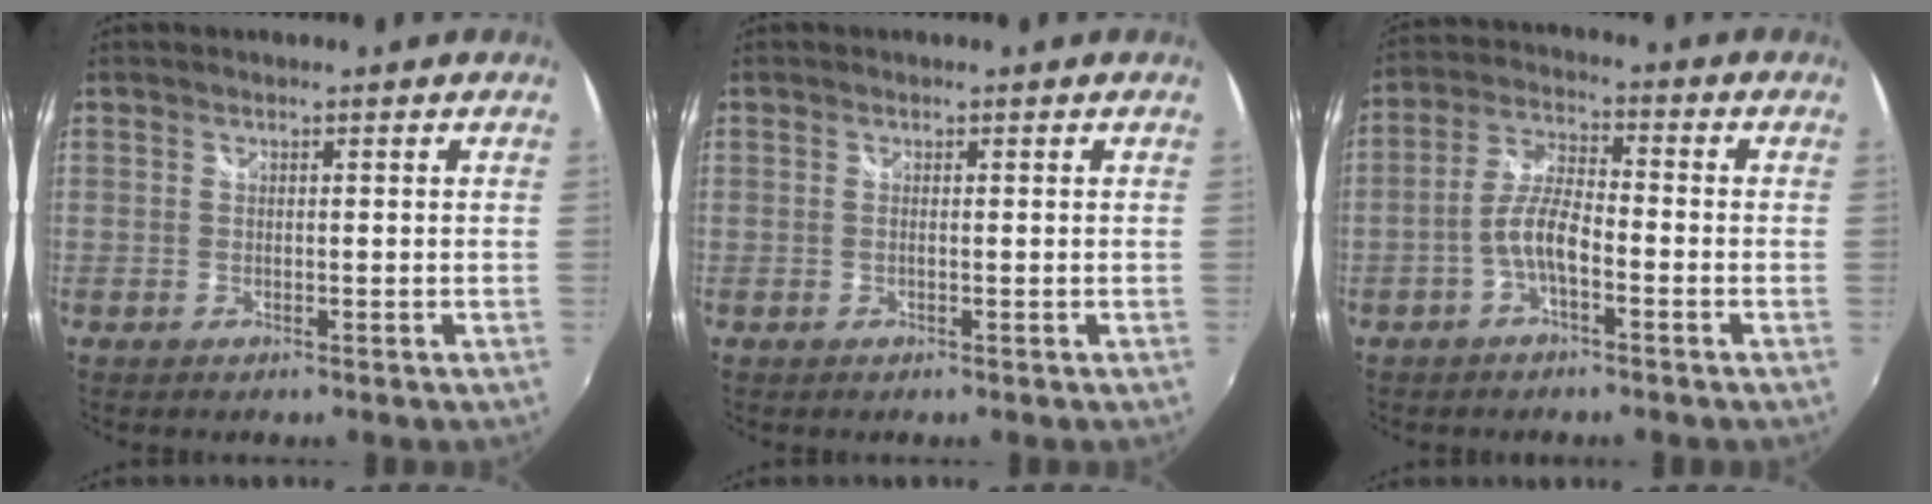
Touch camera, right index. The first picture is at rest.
{"total": 0.0}
{"total": 6.1, "force": [-2.7, 2.0, 5.1], "torque": [-0.111, 0.014, -0.053]}